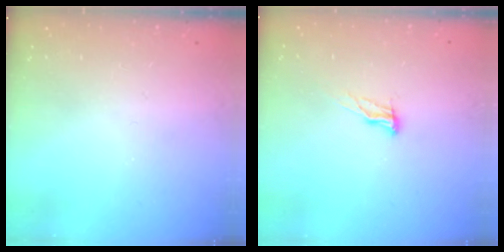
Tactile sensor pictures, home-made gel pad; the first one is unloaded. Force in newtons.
{"total": 7.9, "press": 7.6, "slide": 2.2}